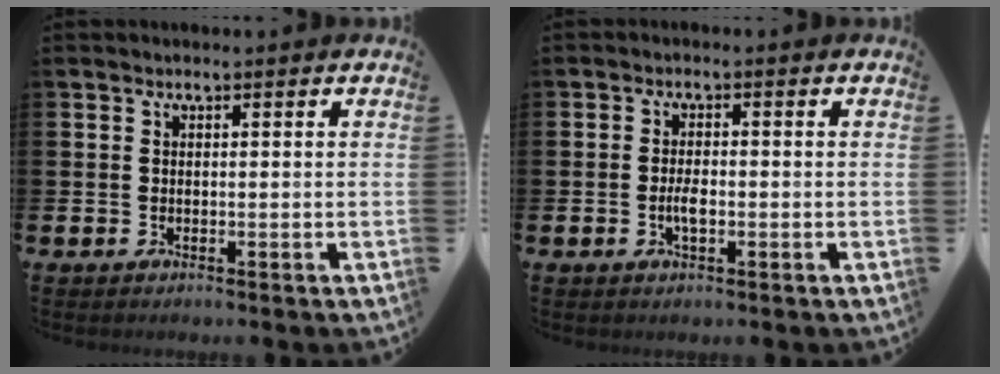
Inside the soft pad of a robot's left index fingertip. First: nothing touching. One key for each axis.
{"total": 2.4, "fx": -0.6, "fy": 1.0, "fz": 2.2, "tx": -0.035, "ty": 0.000, "tz": -0.012}